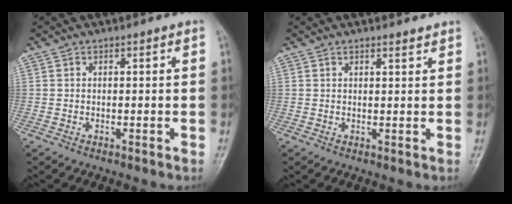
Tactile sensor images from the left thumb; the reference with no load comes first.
{"total": 1.6, "force": [1.5, 0.3, 0.3], "torque": [0.002, -0.012, 0.023]}